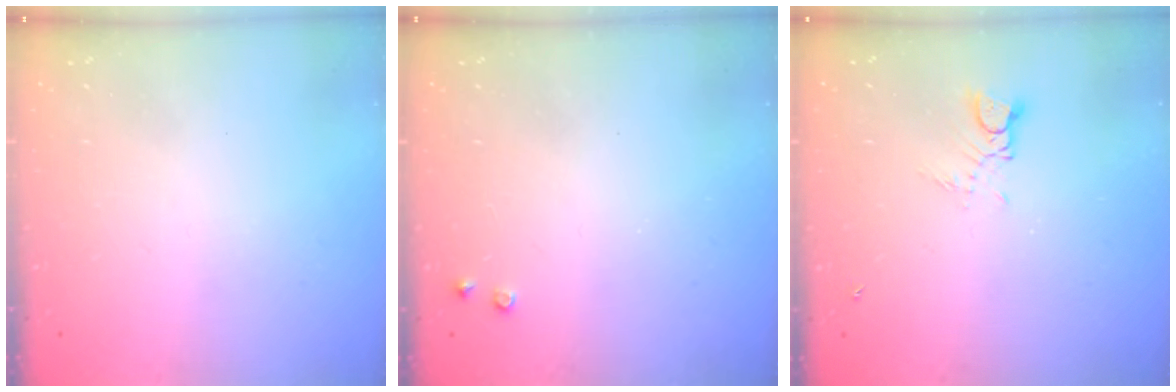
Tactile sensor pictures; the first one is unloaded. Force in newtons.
{"total": 2.8, "press": 2.8, "slide": 0.5}
{"total": 3.4, "press": 3.4, "slide": 0.3}